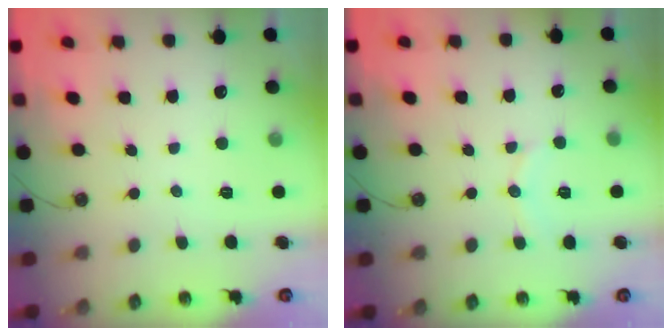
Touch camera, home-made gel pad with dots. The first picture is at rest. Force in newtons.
{"total": 5.5, "press": 5.5, "slide": 0.1}